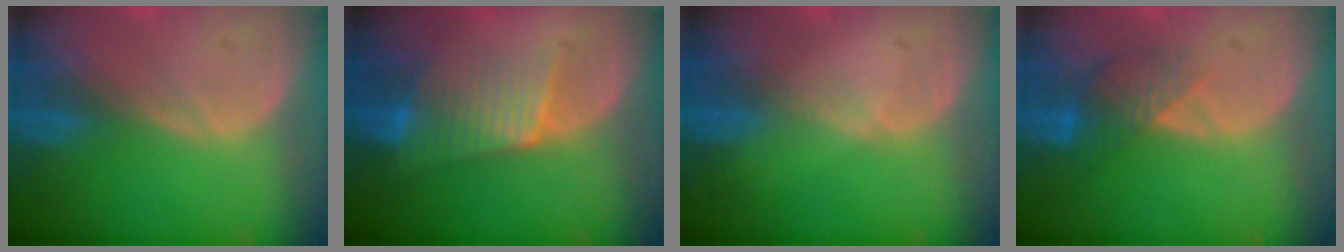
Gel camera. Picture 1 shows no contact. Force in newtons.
{"total": 6.7, "press": 6.2, "slide": 2.4}
{"total": 0.6, "press": 0.5, "slide": 0.2}
{"total": 4.2, "press": 4.1, "slide": 0.8}